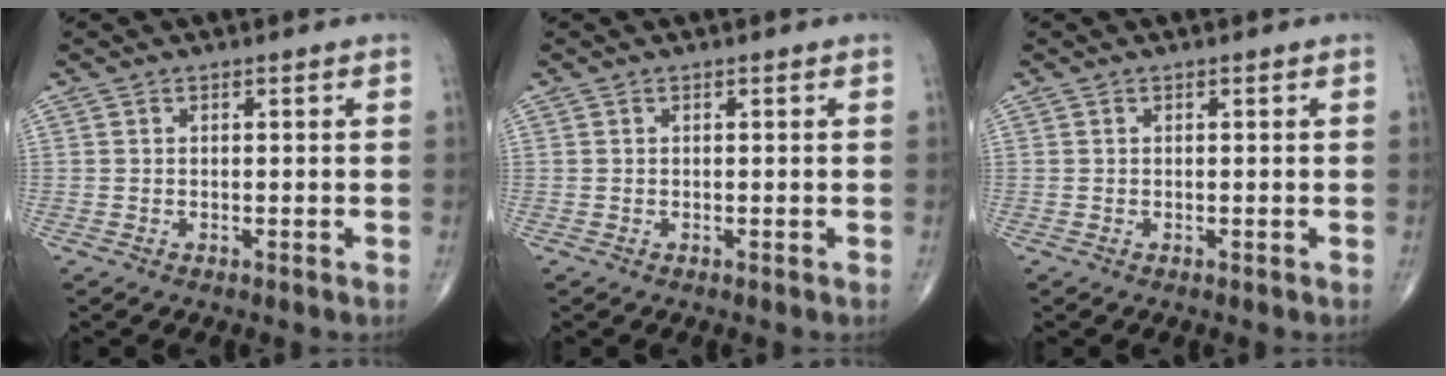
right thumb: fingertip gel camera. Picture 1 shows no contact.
{"total": 0.0}
{"total": 0.0}